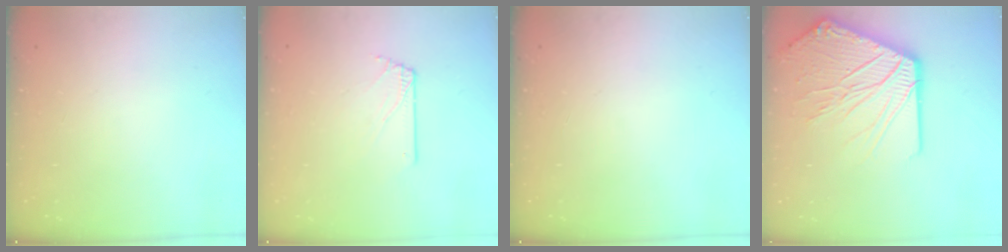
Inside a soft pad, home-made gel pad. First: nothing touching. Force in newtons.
{"total": 1.6, "press": 1.6, "slide": 0.2}
{"total": 0.0}
{"total": 23.5, "press": 23.2, "slide": 3.9}